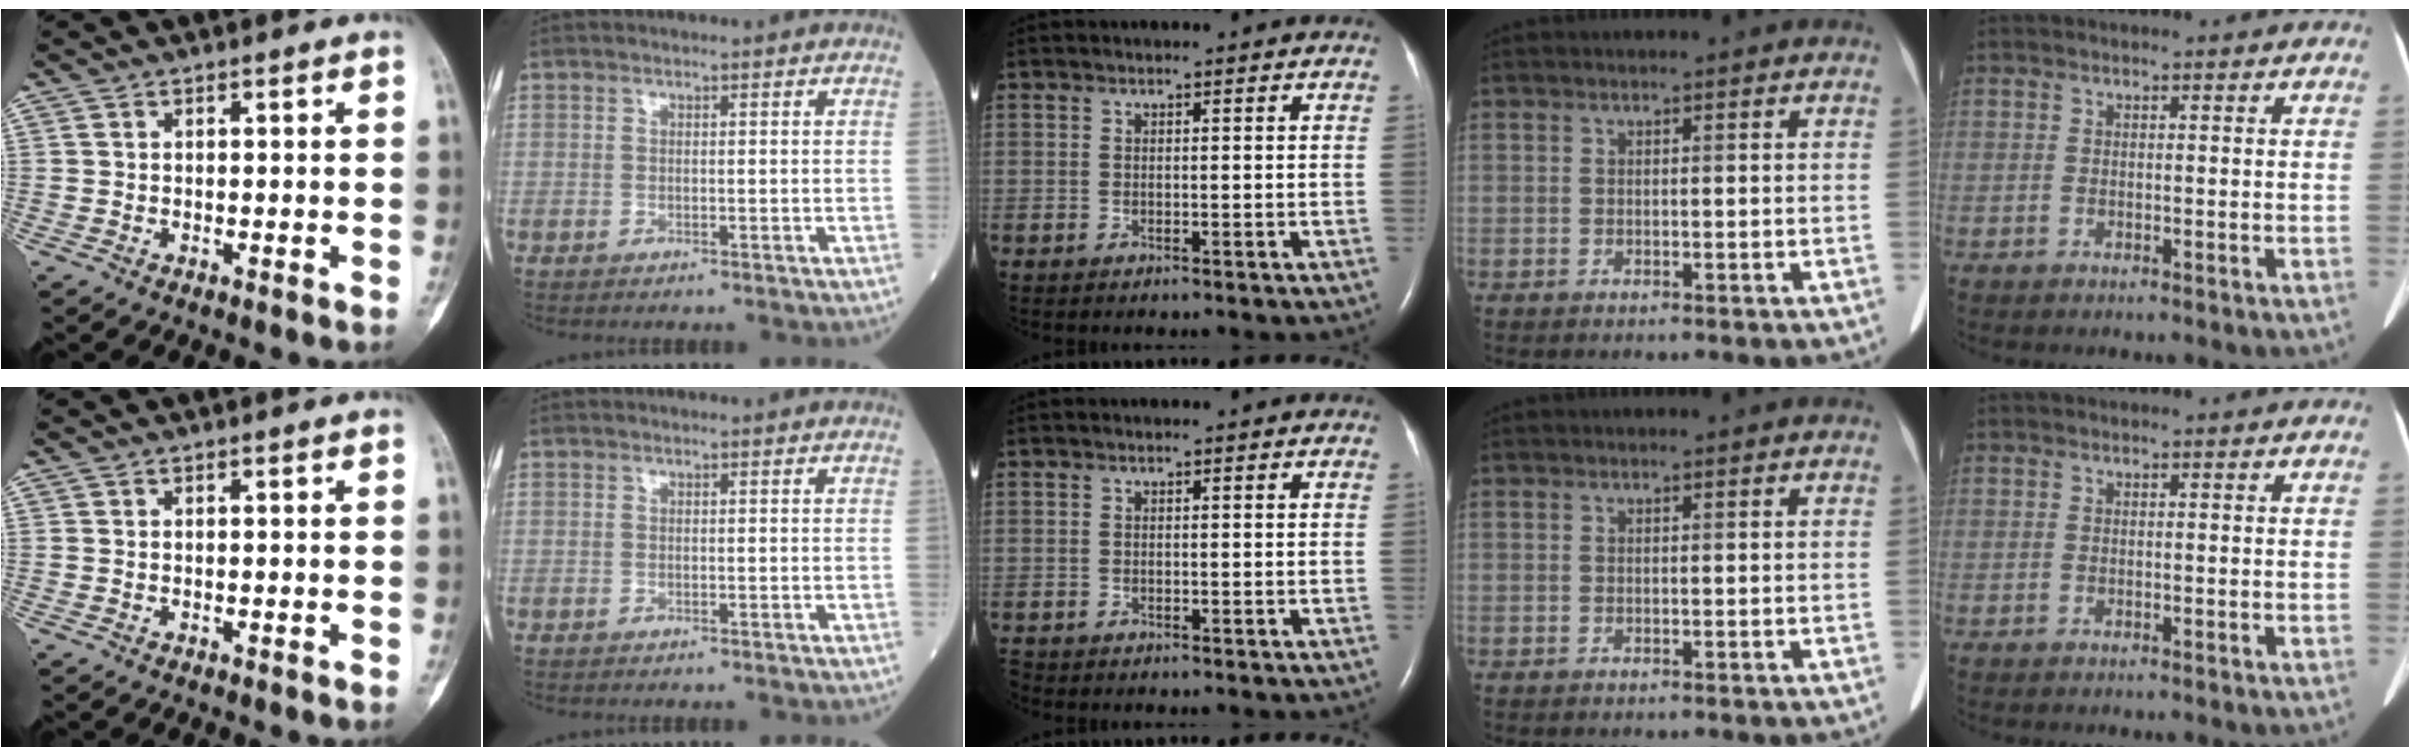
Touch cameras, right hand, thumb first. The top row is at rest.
{"middle": {"total": 1.1, "force": [-1.0, 0.4, 0.2], "torque": [-0.006, -0.003, -0.016]}}